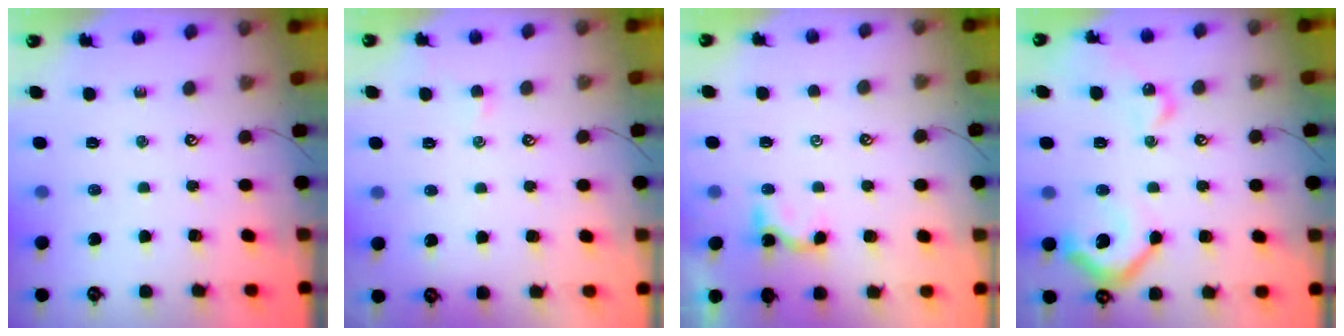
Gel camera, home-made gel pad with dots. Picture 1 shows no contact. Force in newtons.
{"total": 0.0}
{"total": 2.4, "press": 2.4, "slide": 0.1}
{"total": 11.7, "press": 11.7, "slide": 0.5}